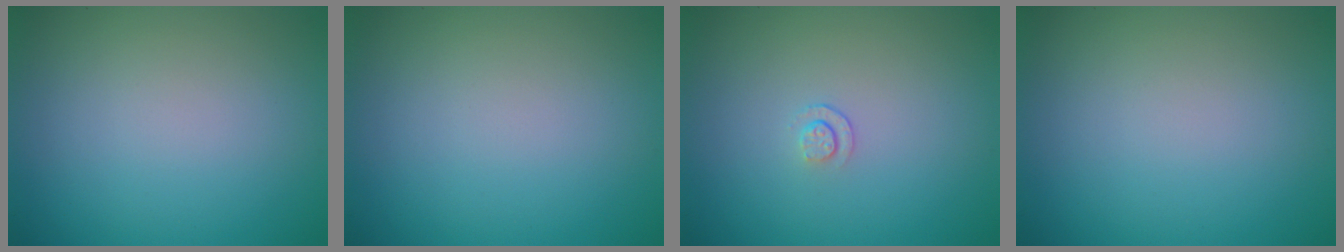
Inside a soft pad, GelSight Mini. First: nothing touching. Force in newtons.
{"total": 0.0}
{"total": 0.8, "press": 0.5, "slide": 0.7}
{"total": 0.0}